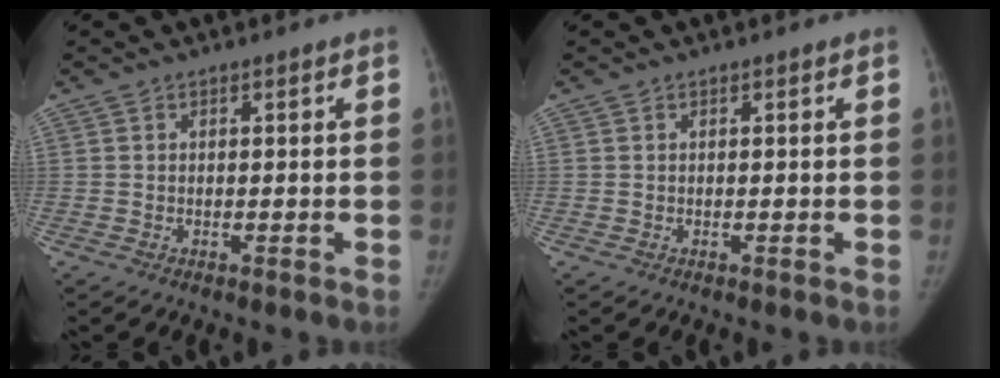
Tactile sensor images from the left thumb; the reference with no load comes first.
{"total": 0.0}